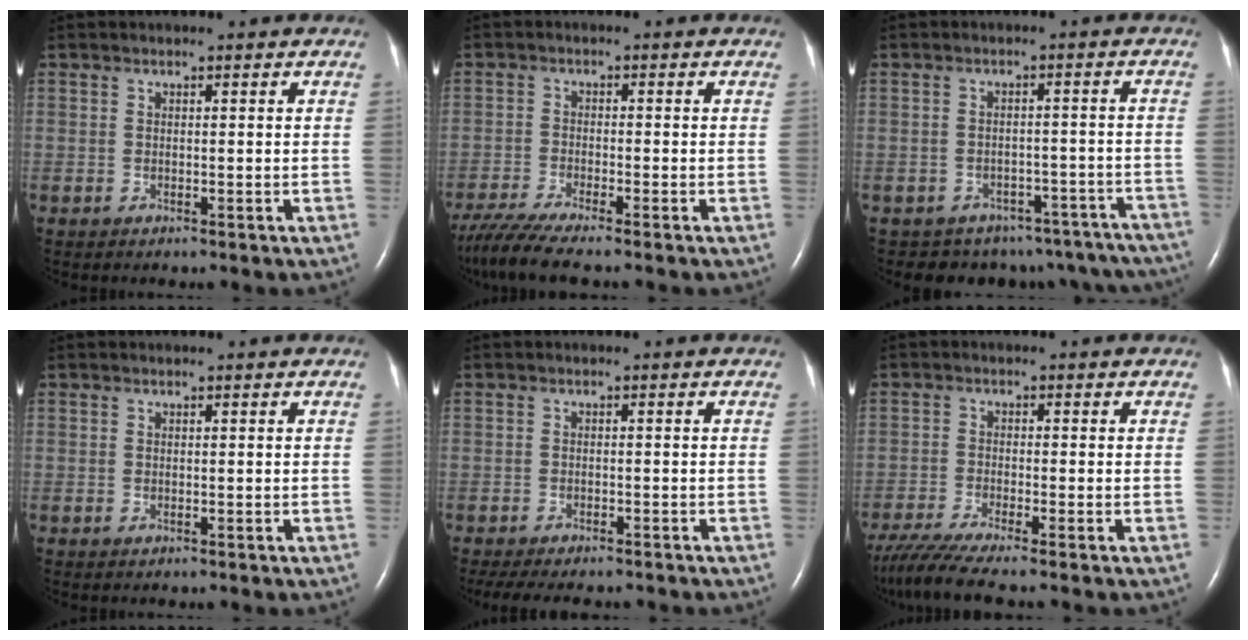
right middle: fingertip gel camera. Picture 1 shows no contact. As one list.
[{"total": 6.6, "force": [-5.6, -0.6, 3.5], "torque": [-0.067, -0.024, -0.100]}, {"total": 15.6, "force": [-13.2, 7.9, 2.7], "torque": [-0.034, 0.038, -0.135]}, {"total": 0.0}, {"total": 10.3, "force": [-8.8, 2.8, 4.6], "torque": [-0.078, -0.012, -0.116]}, {"total": 6.8, "force": [-5.6, -0.9, 3.7], "torque": [-0.069, -0.026, -0.100]}]